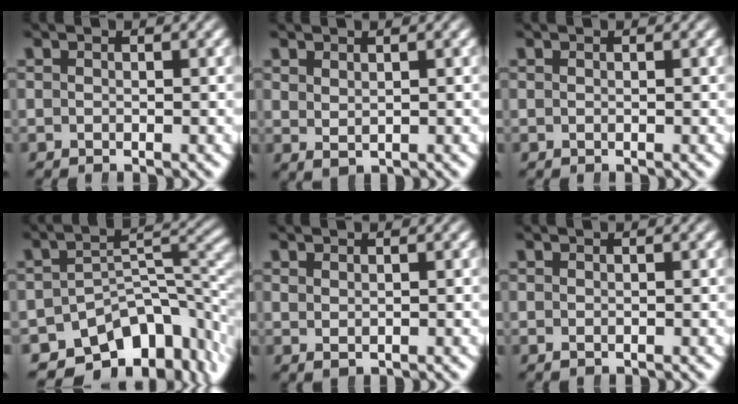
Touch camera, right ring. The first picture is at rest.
{"total": 1.1, "force": [0.9, -0.1, 0.6], "torque": [-0.003, -0.007, 0.033]}
{"total": 0.0}
{"total": 11.7, "force": [-6.3, 7.1, 6.8], "torque": [-0.081, -0.022, -0.092]}
{"total": 0.9, "force": [0.7, -0.2, 0.5], "torque": [0.000, -0.006, 0.024]}
{"total": 0.0}